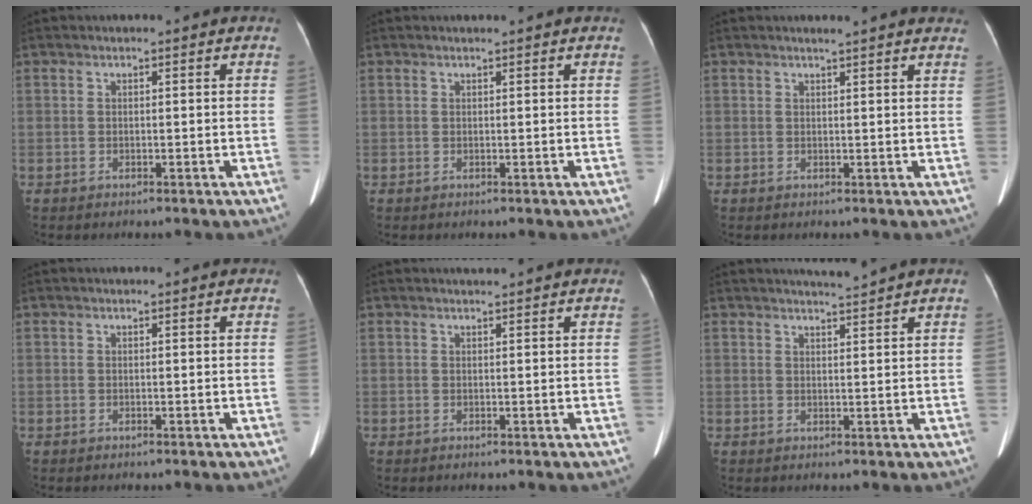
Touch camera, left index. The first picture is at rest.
{"total": 0.6, "force": [0.6, -0.1, 0.2], "torque": [-0.005, 0.003, 0.013]}
{"total": 6.0, "force": [5.5, 0.3, 2.4], "torque": [-0.031, 0.013, 0.051]}
{"total": 0.6, "force": [0.5, 0.1, 0.1], "torque": [-0.006, 0.006, 0.002]}
{"total": 1.7, "force": [1.6, -0.1, 0.6], "torque": [-0.010, 0.012, 0.027]}
{"total": 2.6, "force": [2.4, -1.0, 0.3], "torque": [-0.007, -0.007, 0.041]}